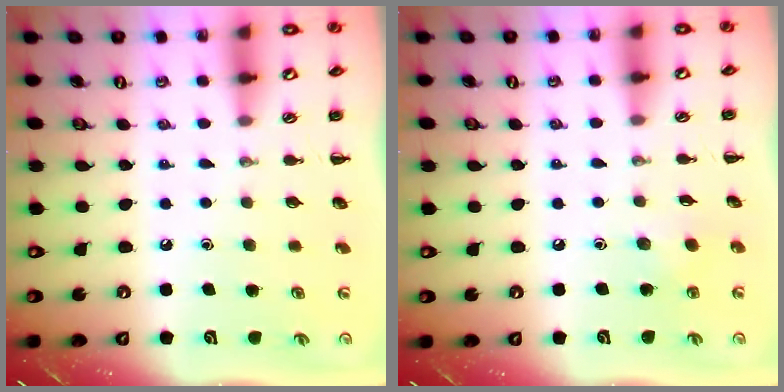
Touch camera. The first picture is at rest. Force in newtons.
{"total": 5.2, "press": 4.9, "slide": 1.6}